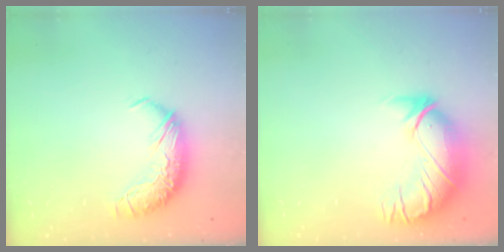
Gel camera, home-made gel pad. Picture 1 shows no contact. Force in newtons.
{"total": 3.0, "press": 0.2, "slide": 2.9}